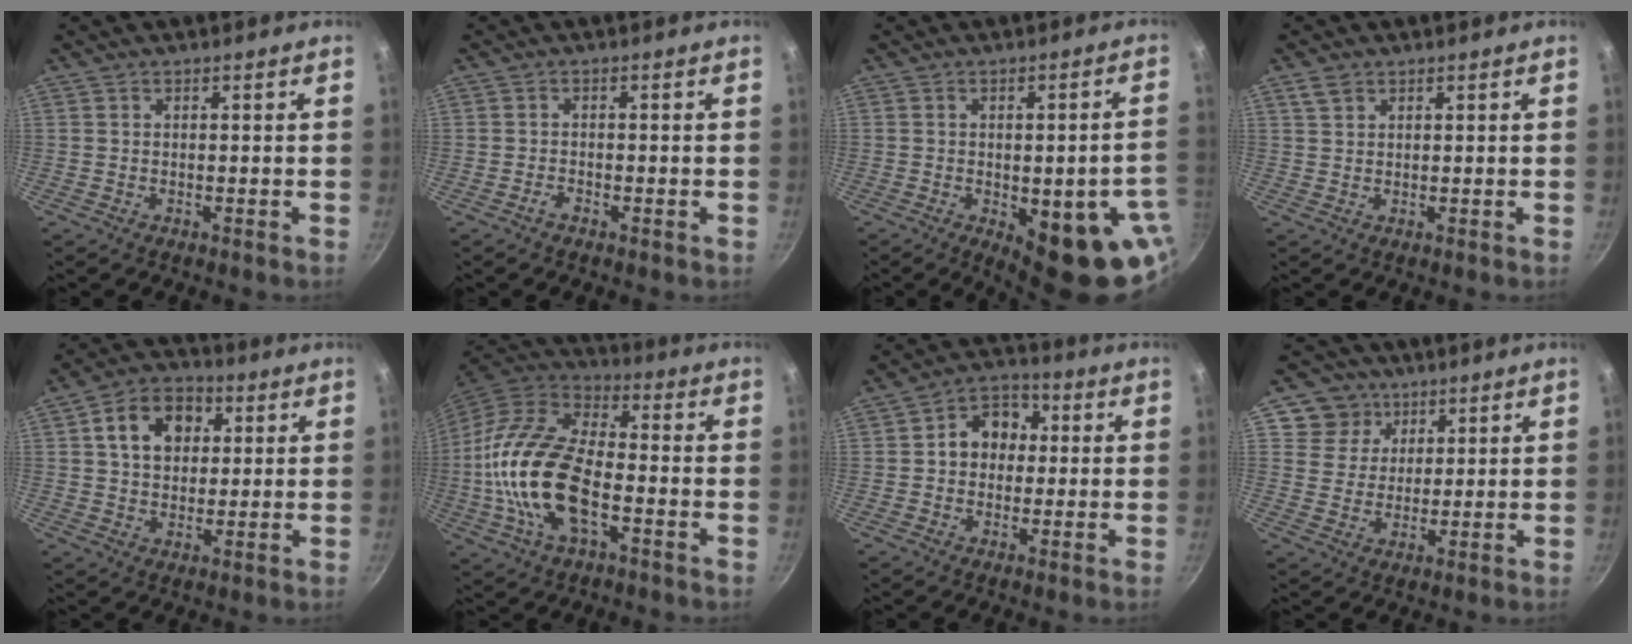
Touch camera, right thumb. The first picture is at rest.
{"total": 1.2, "force": [-0.9, 0.4, 0.7], "torque": [-0.016, 0.007, -0.021]}
{"total": 17.9, "force": [-5.4, 6.2, 15.9], "torque": [-0.148, 0.002, -0.058]}
{"total": 2.3, "force": [1.4, 1.4, 1.1], "torque": [-0.017, -0.001, 0.029]}
{"total": 11.2, "force": [3.2, 8.4, 6.8], "torque": [-0.086, 0.011, 0.039]}
{"total": 21.1, "force": [-4.1, 10.8, 17.7], "torque": [-0.338, 0.030, -0.089]}
{"total": 8.7, "force": [0.8, 7.1, 4.9], "torque": [-0.028, 0.018, -0.002]}
{"total": 7.3, "force": [3.8, 6.2, 1.0], "torque": [0.020, -0.008, 0.058]}